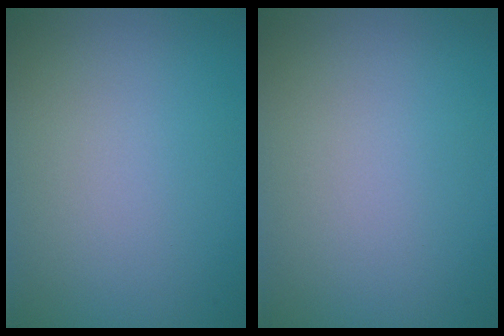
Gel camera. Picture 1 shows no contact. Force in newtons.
{"total": 0.0}